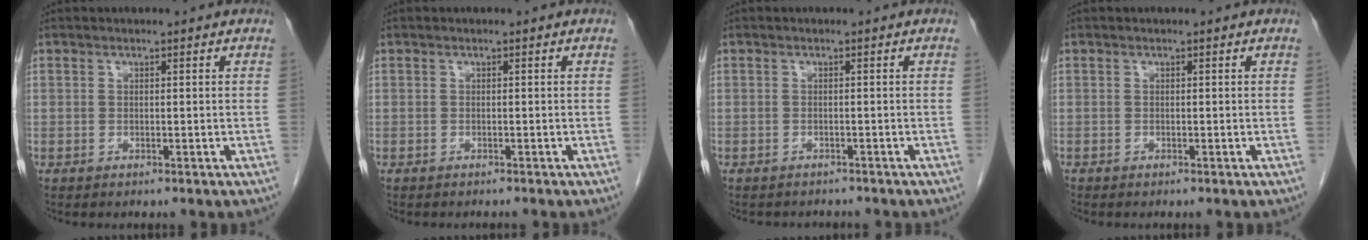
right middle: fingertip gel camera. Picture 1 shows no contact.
{"total": 1.6, "force": [-1.5, 0.1, 0.5], "torque": [-0.008, -0.002, -0.018]}
{"total": 3.6, "force": [-3.3, 1.3, 0.6], "torque": [-0.008, -0.001, -0.042]}
{"total": 0.0}